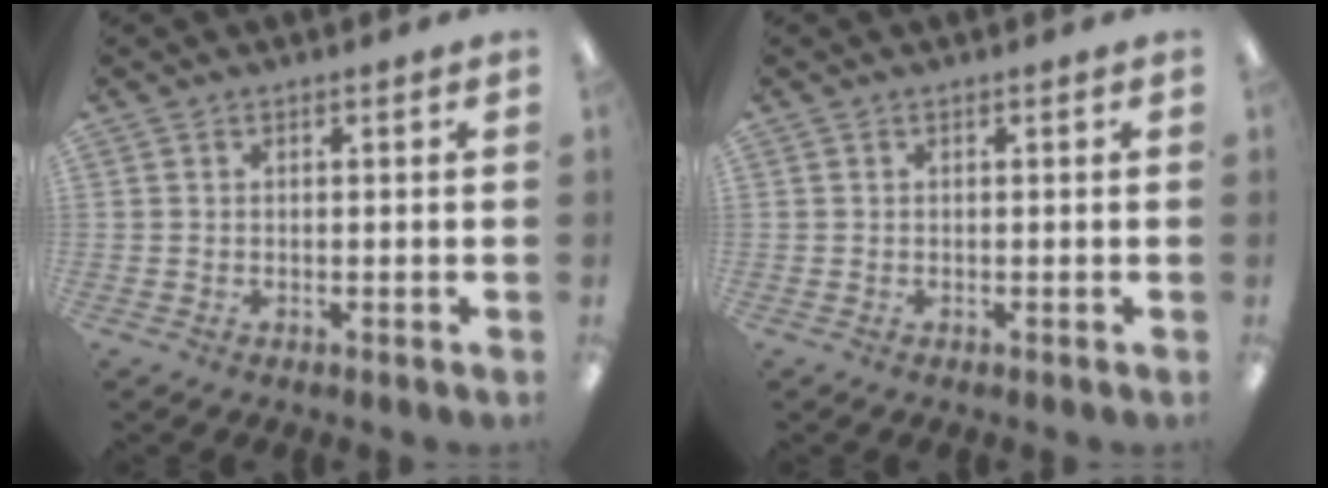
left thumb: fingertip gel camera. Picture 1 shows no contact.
{"total": 0.0}